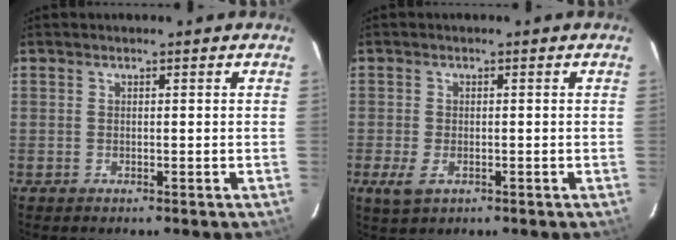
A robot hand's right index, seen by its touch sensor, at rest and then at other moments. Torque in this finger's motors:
{"motor_torque": [0.24, 0.01, 0.05, 0.03]}